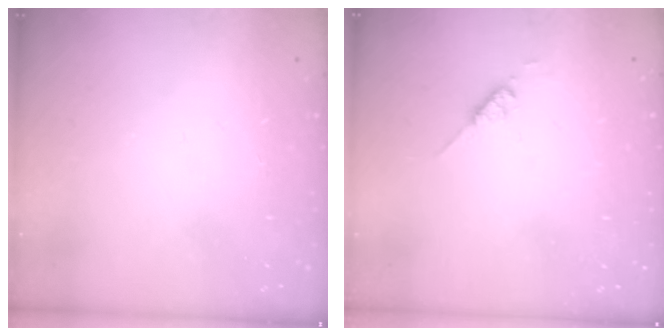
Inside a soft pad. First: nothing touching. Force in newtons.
{"total": 2.6, "press": 2.6, "slide": 0.3}